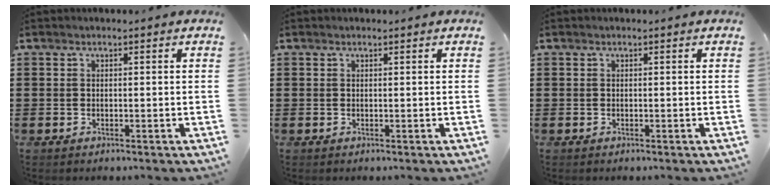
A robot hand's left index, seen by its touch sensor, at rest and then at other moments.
{"total": 0.0}
{"total": 0.0}